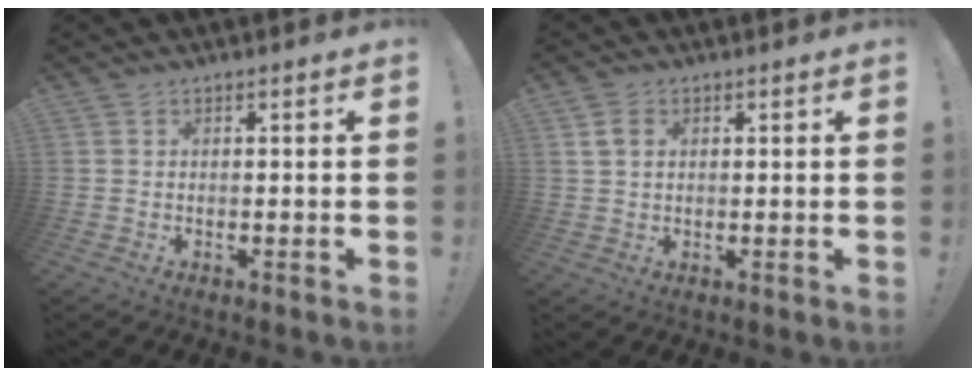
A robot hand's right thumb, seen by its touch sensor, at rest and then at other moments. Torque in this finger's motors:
{"motor_torque": [-0.03, -0.05, -0.03, -0.06, 0.12]}